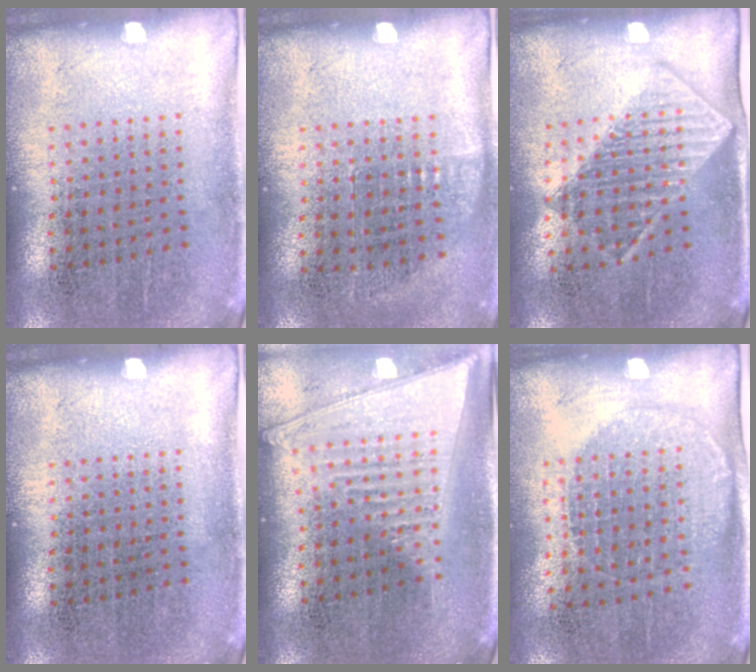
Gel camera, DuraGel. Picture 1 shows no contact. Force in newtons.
{"total": 0.7, "press": 0.6, "slide": 0.3}
{"total": 1.4, "press": 1.3, "slide": 0.6}
{"total": 0.0}
{"total": 2.0, "press": 1.7, "slide": 1.0}
{"total": 1.1, "press": 1.0, "slide": 0.5}